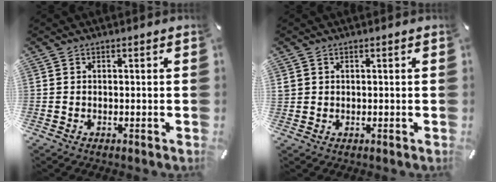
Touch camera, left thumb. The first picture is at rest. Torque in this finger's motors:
{"motor_torque": [0.41, 0.38, 0.25, -0.28, 0.07]}